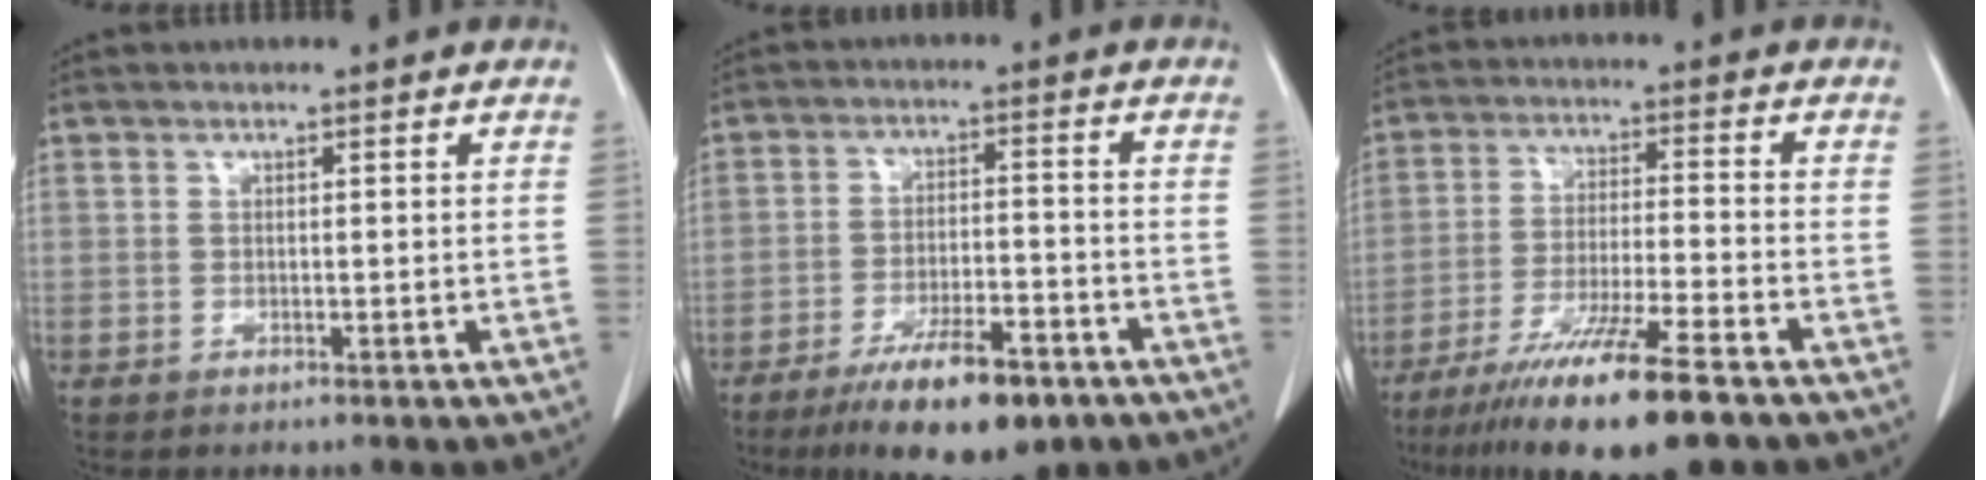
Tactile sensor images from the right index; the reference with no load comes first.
{"total": 12.1, "force": [-8.1, 3.0, 8.4], "torque": [-0.137, -0.015, -0.130]}
{"total": 14.5, "force": [-10.0, 0.4, 10.5], "torque": [-0.188, -0.042, -0.171]}